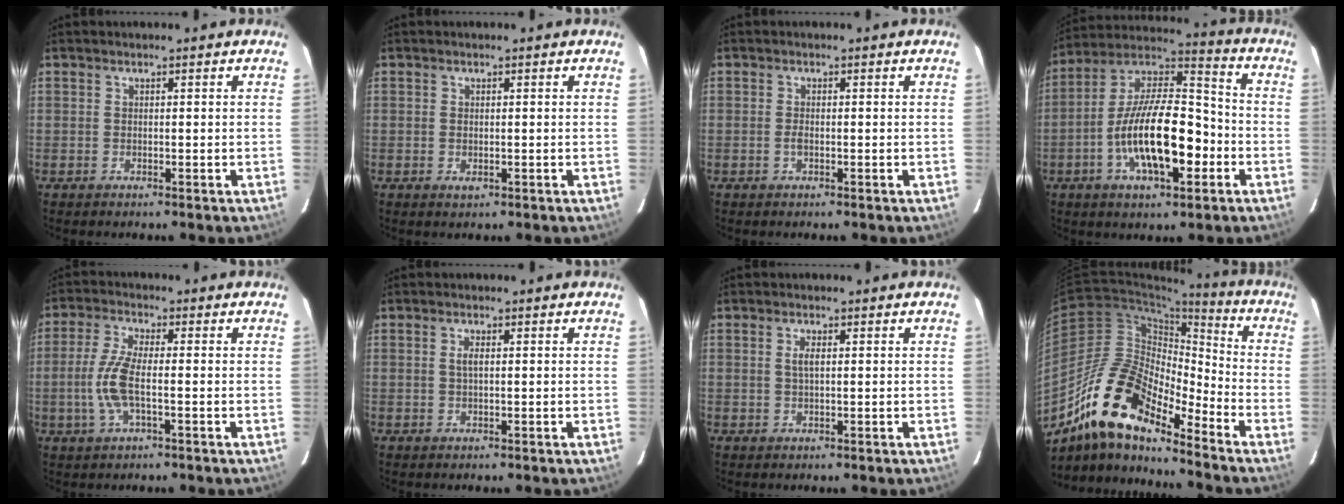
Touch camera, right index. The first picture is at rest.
{"total": 0.9, "force": [-0.1, 0.7, 0.6], "torque": [-0.013, -0.003, 0.000]}
{"total": 1.0, "force": [-0.4, 0.5, 0.8], "torque": [-0.019, -0.001, -0.006]}
{"total": 18.5, "force": [-5.7, 7.1, 16.1], "torque": [-0.299, 0.006, -0.104]}
{"total": 7.4, "force": [-1.4, 2.0, 7.0], "torque": [-0.154, 0.000, -0.030]}
{"total": 1.4, "force": [0.2, 0.4, 1.3], "torque": [-0.026, 0.002, 0.003]}
{"total": 1.7, "force": [0.4, 0.5, 1.6], "torque": [-0.031, 0.002, 0.006]}
{"total": 17.3, "force": [-12.8, 5.3, 10.4], "torque": [-0.182, -0.008, -0.254]}